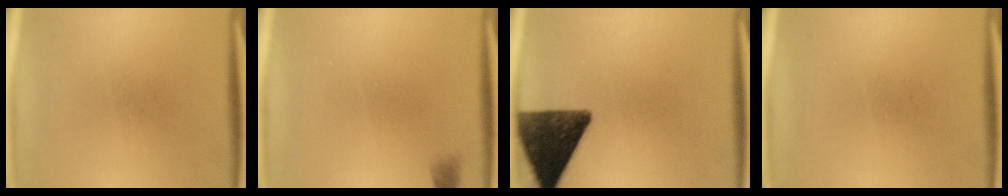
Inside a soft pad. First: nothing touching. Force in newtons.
{"total": 1.1}
{"total": 12.8}
{"total": 0.0}